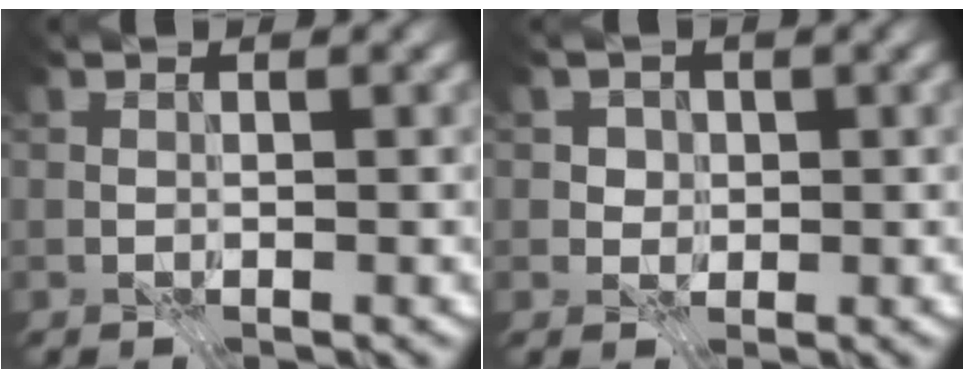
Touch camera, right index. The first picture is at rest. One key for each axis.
{"total": 2.0, "fx": 0.7, "fy": 1.7, "fz": 0.7, "tx": -0.004, "ty": 0.002, "tz": 0.015}